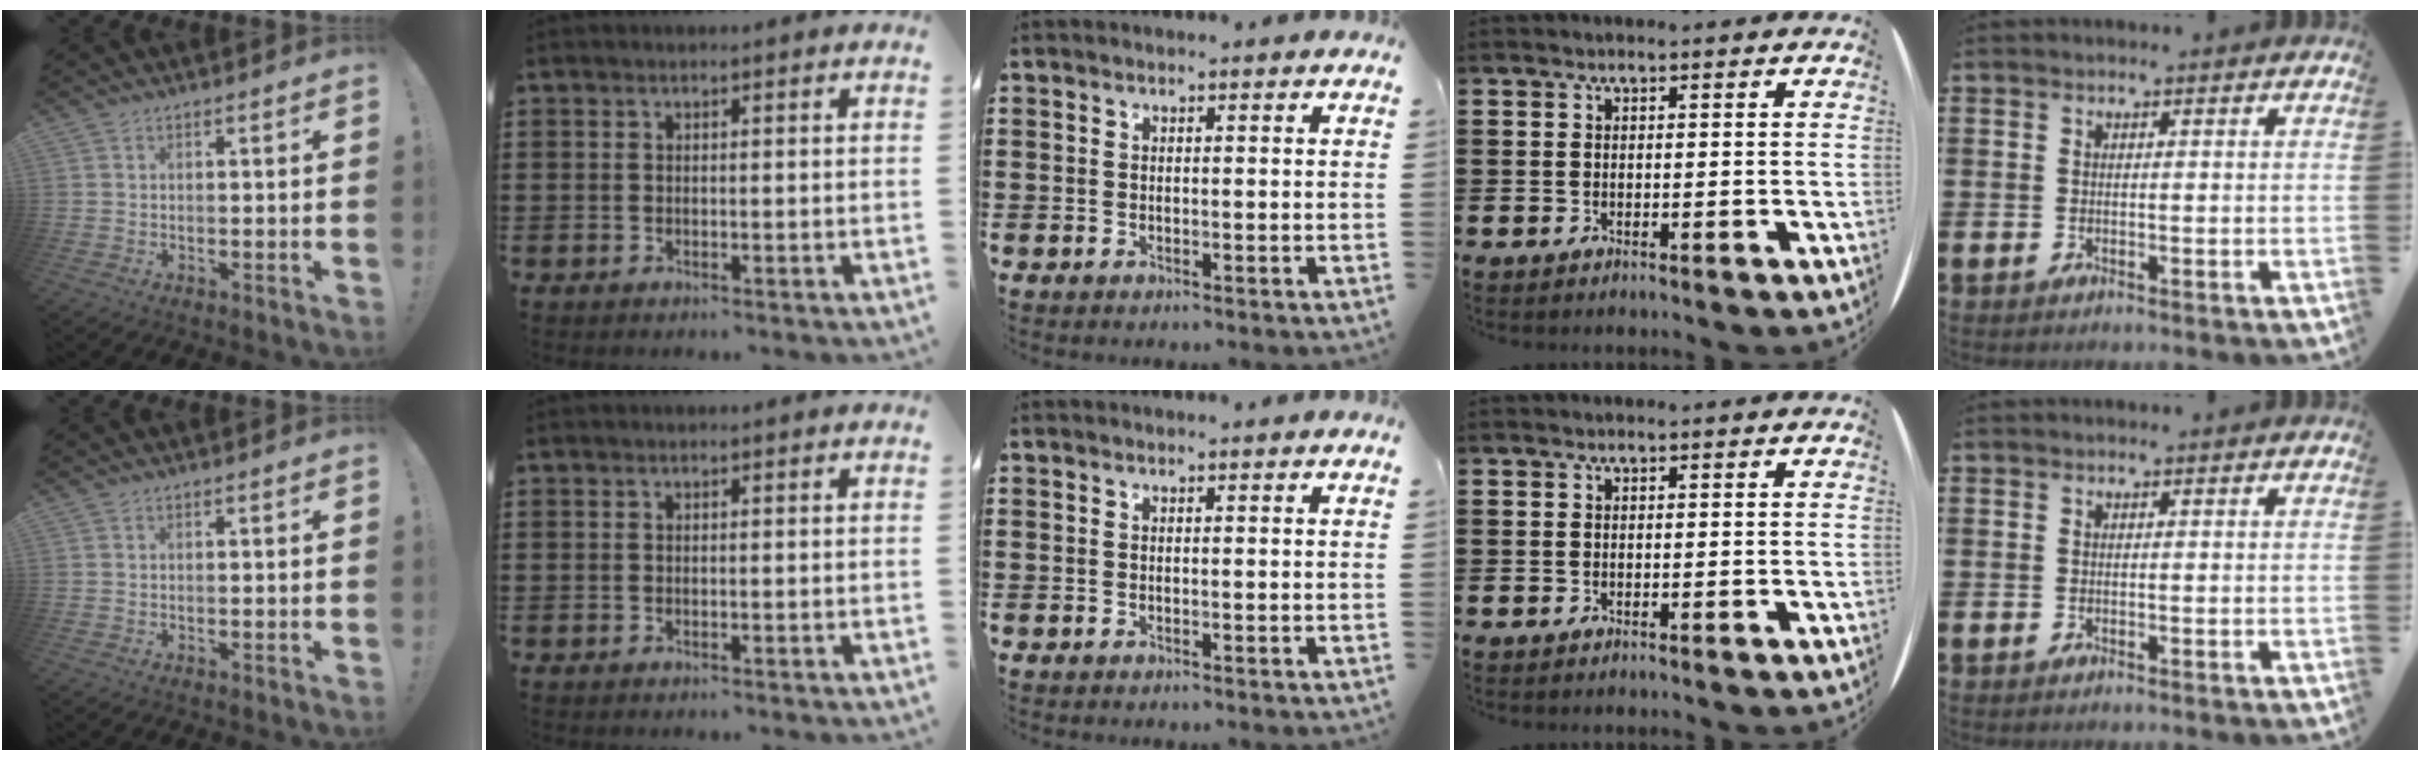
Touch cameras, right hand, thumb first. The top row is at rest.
{}